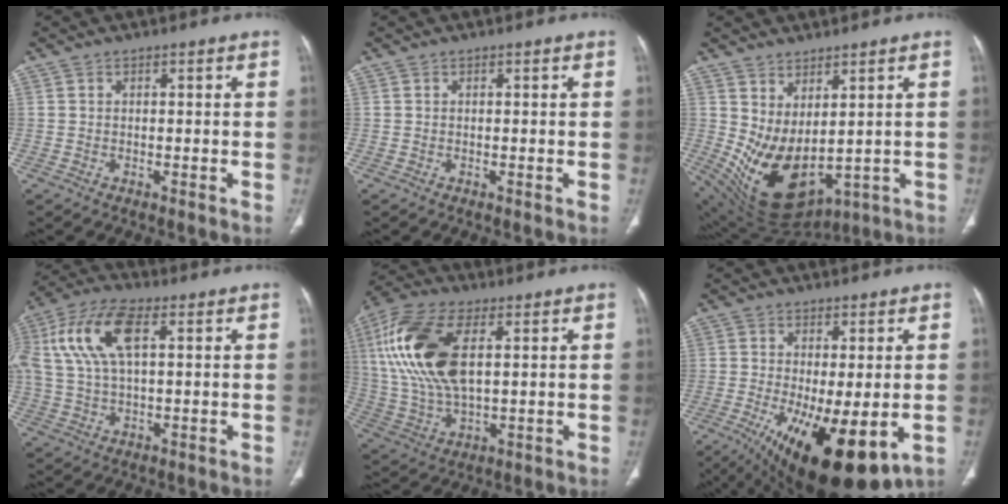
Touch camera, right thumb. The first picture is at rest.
{"total": 0.0}
{"total": 14.2, "force": [1.0, 7.5, 12.0], "torque": [-0.207, -0.033, 0.058]}
{"total": 15.0, "force": [4.3, 7.0, 12.6], "torque": [-0.278, 0.023, 0.080]}
{"total": 19.3, "force": [4.7, 9.6, 16.1], "torque": [-0.346, 0.000, 0.090]}
{"total": 18.0, "force": [-5.9, 6.6, 15.7], "torque": [-0.246, -0.029, -0.074]}